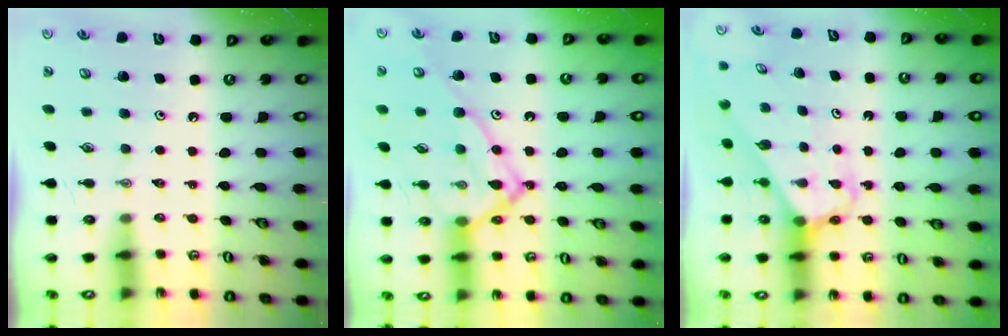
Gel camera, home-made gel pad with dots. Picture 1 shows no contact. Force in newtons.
{"total": 17.9, "press": 17.8, "slide": 1.6}
{"total": 3.5, "press": 3.5, "slide": 0.2}